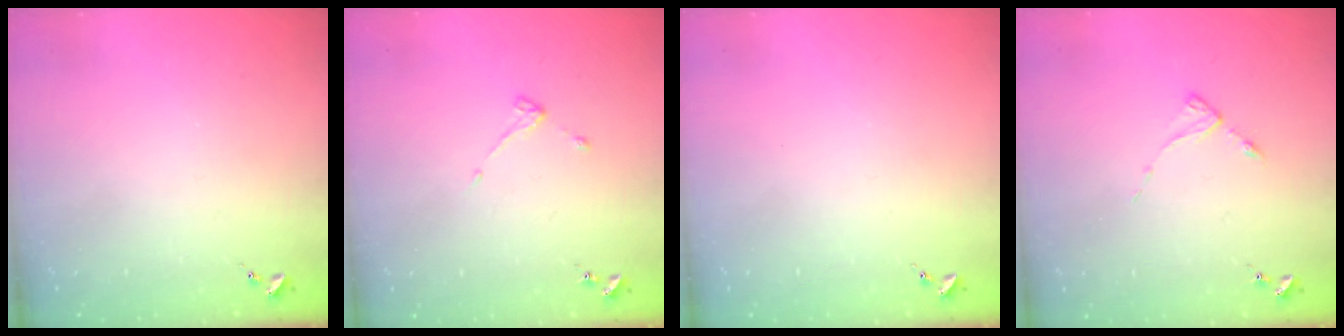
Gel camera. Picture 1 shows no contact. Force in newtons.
{"total": 3.1, "press": 3.0, "slide": 0.5}
{"total": 0.0}
{"total": 2.7, "press": 2.7, "slide": 0.3}